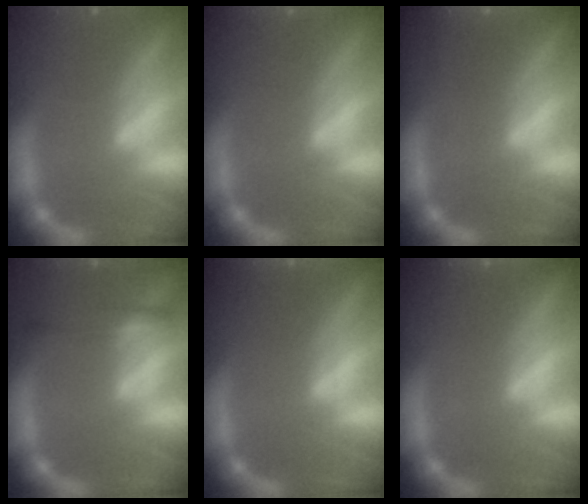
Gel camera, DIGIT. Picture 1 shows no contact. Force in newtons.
{"total": 0.0}
{"total": 3.0}
{"total": 2.4}
{"total": 7.9}
{"total": 1.4}